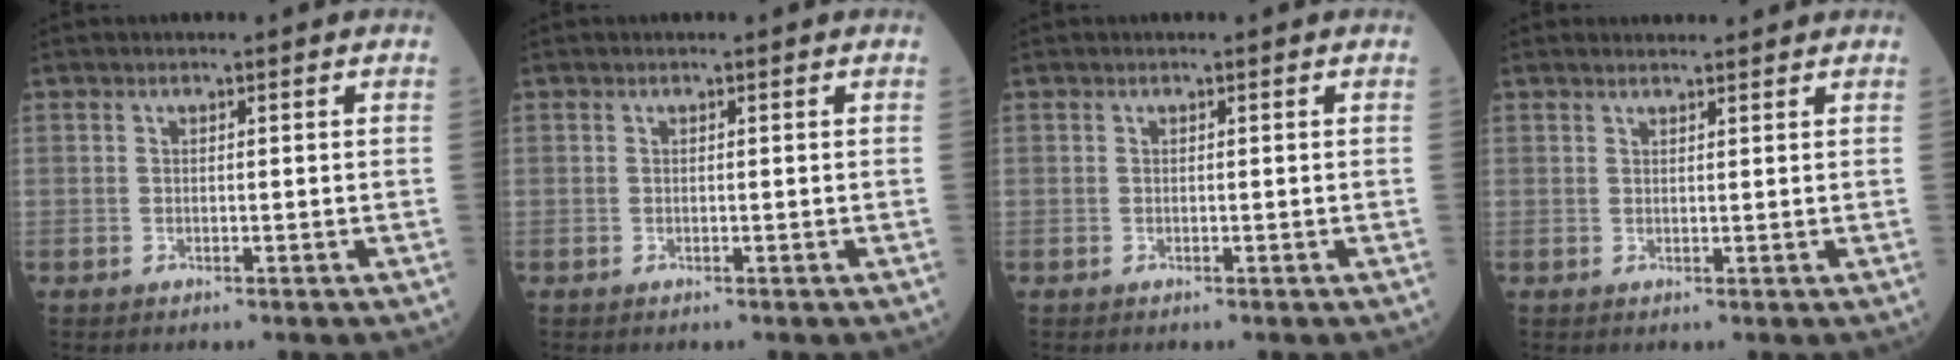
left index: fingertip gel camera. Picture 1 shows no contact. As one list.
[{"total": 0.0}, {"total": 0.0}, {"total": 2.3, "force": [2.2, 0.5, 0.6], "torque": [-0.012, 0.018, 0.036]}]